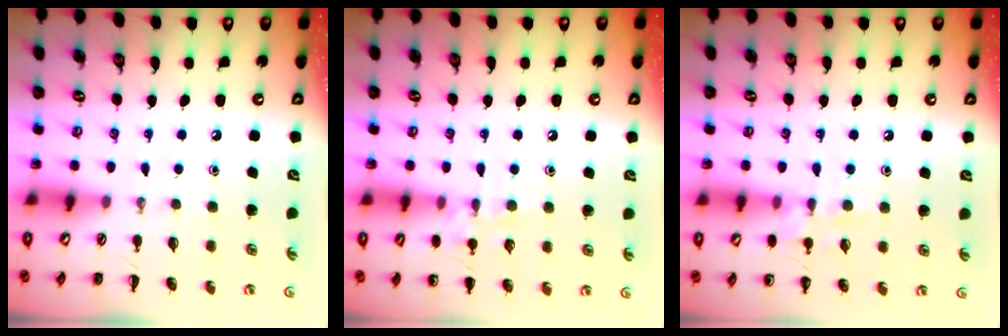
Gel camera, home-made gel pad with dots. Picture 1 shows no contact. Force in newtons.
{"total": 8.4, "press": 8.2, "slide": 1.6}
{"total": 8.0, "press": 8.0, "slide": 0.8}